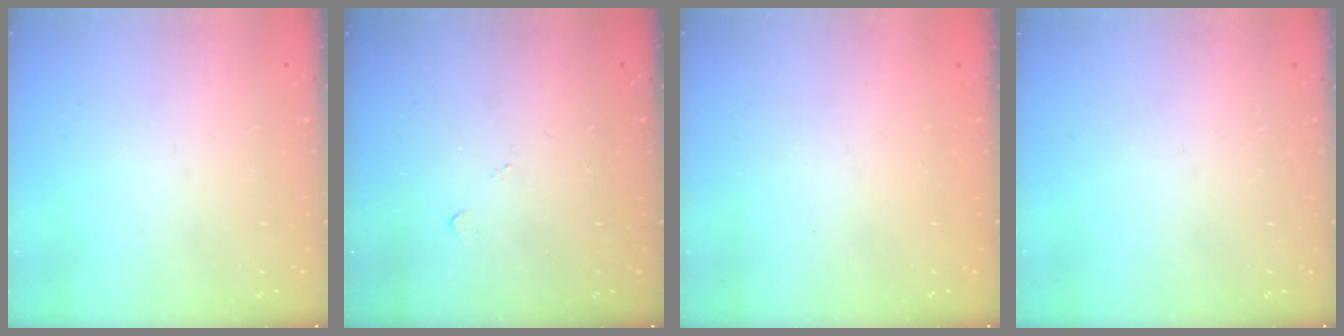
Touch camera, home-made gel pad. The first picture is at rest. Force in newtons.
{"total": 6.1, "press": 6.0, "slide": 0.6}
{"total": 1.3, "press": 1.0, "slide": 0.7}
{"total": 0.0}